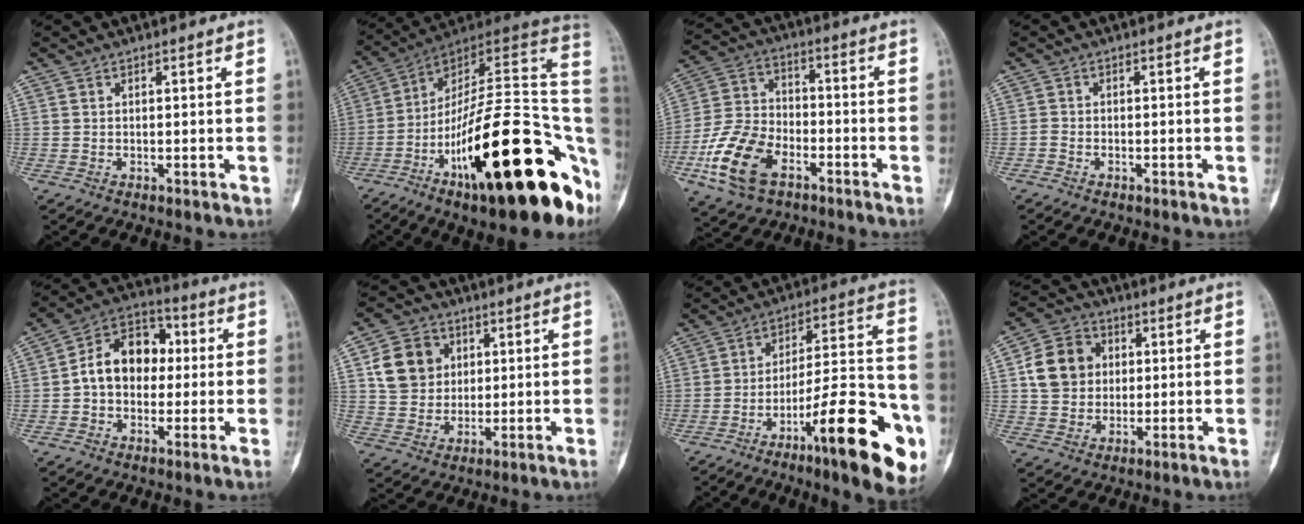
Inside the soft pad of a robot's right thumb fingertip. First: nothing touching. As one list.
[{"total": 32.7, "force": [-10.6, 10.4, 29.1], "torque": [-0.360, 0.055, -0.164]}, {"total": 14.7, "force": [-6.8, 8.9, 9.5], "torque": [-0.190, 0.028, -0.131]}, {"total": 0.8, "force": [-0.7, 0.4, 0.3], "torque": [-0.010, 0.000, -0.019]}, {"total": 12.4, "force": [0.5, 9.0, 8.5], "torque": [-0.110, 0.033, -0.004]}, {"total": 10.4, "force": [2.8, 8.9, 4.5], "torque": [-0.053, -0.001, 0.050]}, {"total": 23.1, "force": [-10.3, 5.6, 20.0], "torque": [-0.258, 0.058, -0.152]}, {"total": 10.4, "force": [1.8, 8.9, 5.2], "torque": [-0.071, 0.009, 0.024]}]